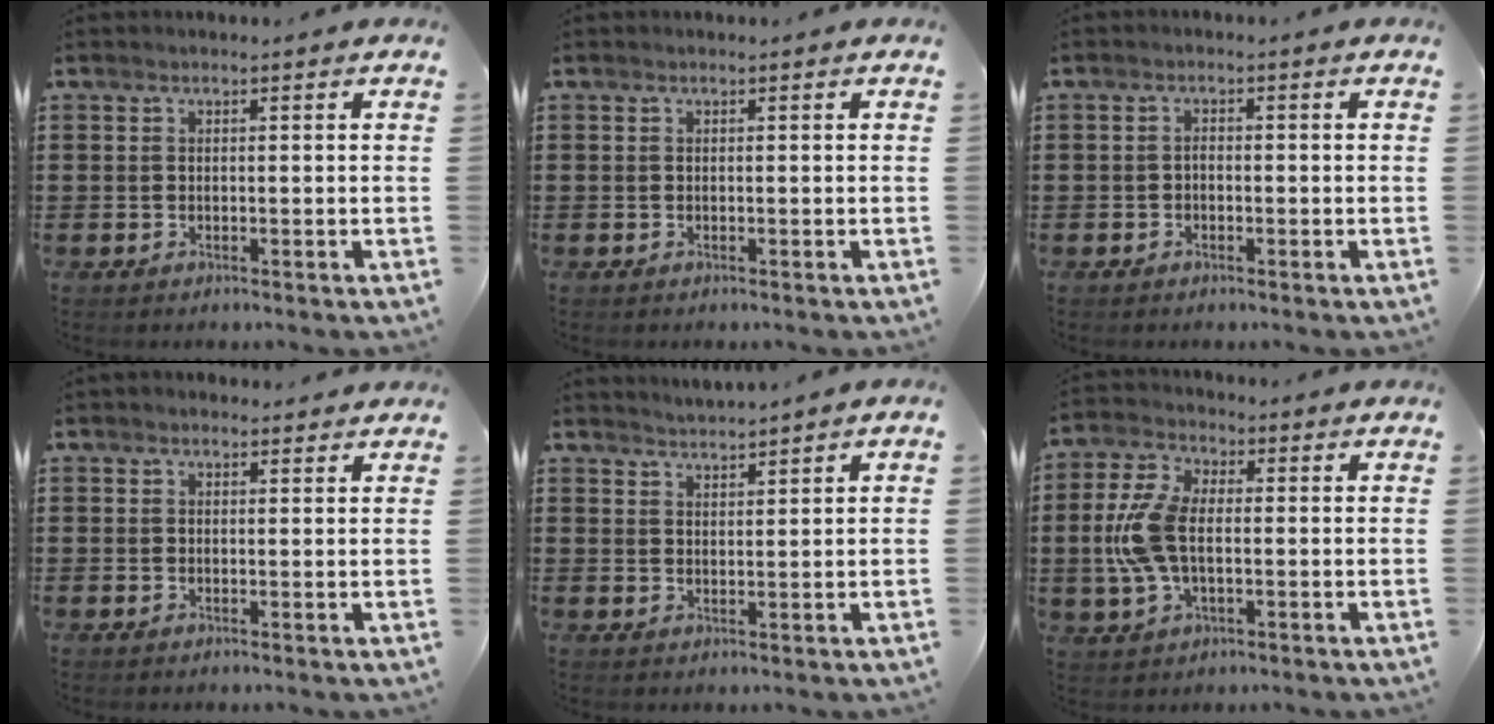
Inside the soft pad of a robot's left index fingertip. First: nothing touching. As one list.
[{"total": 0.0}, {"total": 1.1, "force": [-0.7, 0.7, 0.6], "torque": [-0.012, 0.003, -0.014]}, {"total": 1.2, "force": [1.1, 0.4, 0.3], "torque": [-0.007, 0.003, 0.021]}, {"total": 2.0, "force": [1.9, -0.5, -0.4], "torque": [0.002, -0.004, 0.037]}, {"total": 9.4, "force": [-0.6, 5.0, 7.9], "torque": [-0.190, 0.000, -0.019]}]